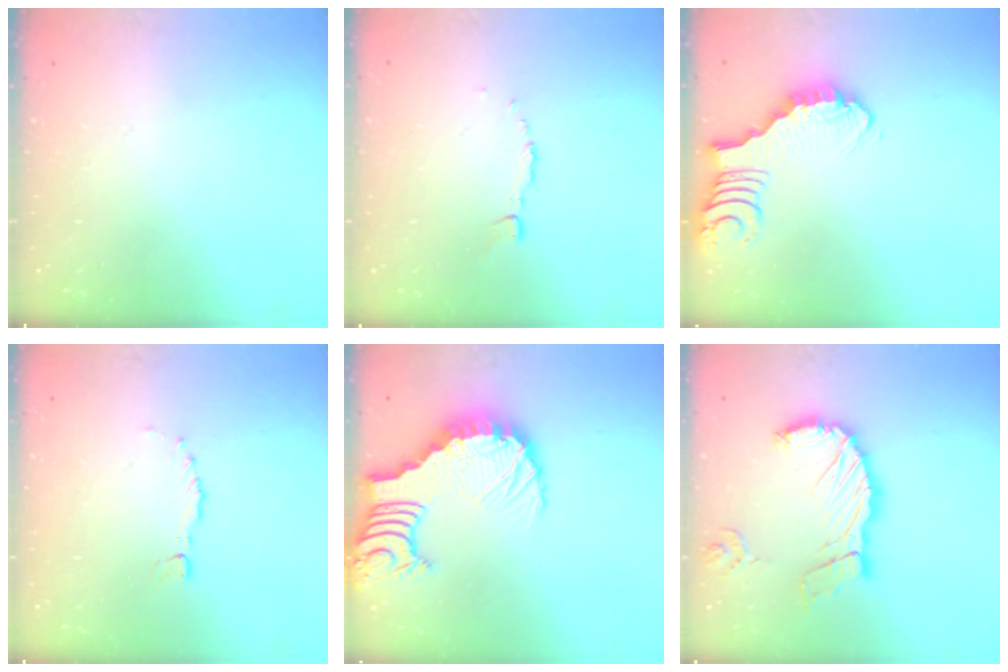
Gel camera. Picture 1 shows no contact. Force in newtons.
{"total": 3.0, "press": 3.0, "slide": 0.3}
{"total": 2.9, "press": 2.9, "slide": 0.3}
{"total": 0.0}
{"total": 13.2, "press": 13.1, "slide": 1.6}
{"total": 15.8, "press": 15.7, "slide": 1.6}